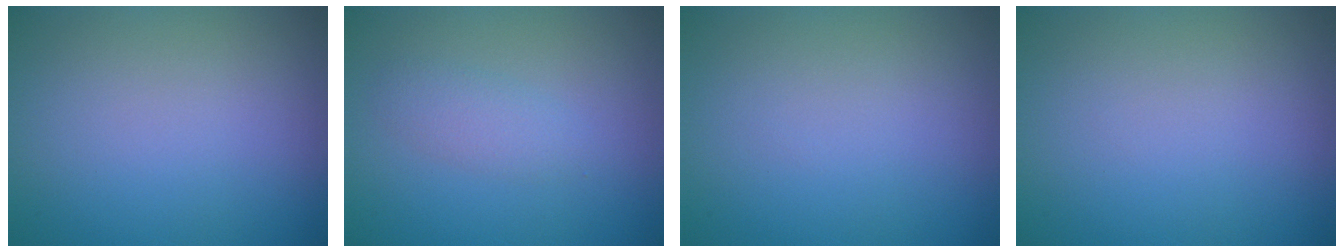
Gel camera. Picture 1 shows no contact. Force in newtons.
{"total": 1.7, "press": 1.7, "slide": 0.1}
{"total": 0.0}
{"total": 0.0}